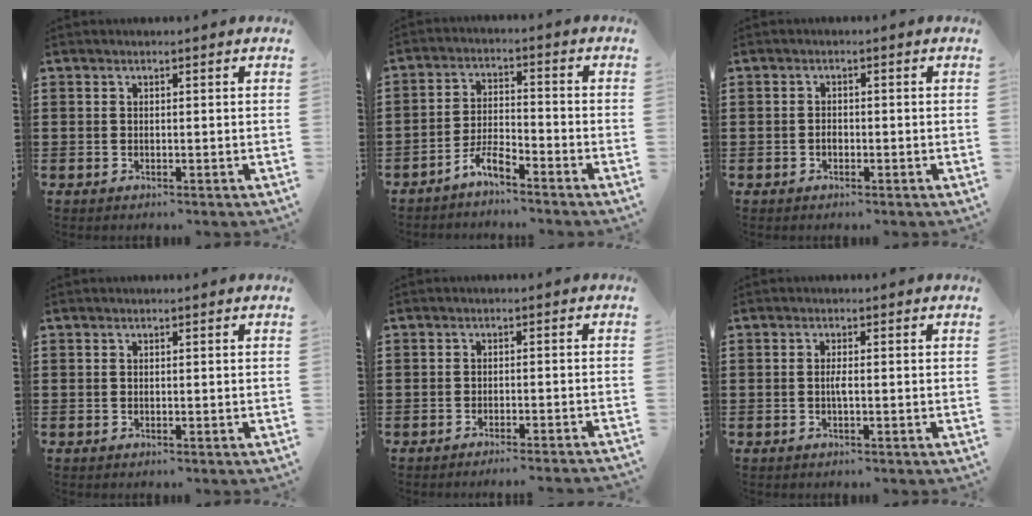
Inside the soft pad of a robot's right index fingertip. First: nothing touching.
{"total": 4.5, "force": [-3.9, 0.6, 2.1], "torque": [-0.053, 0.005, -0.082]}
{"total": 1.2, "force": [-0.5, 0.7, 0.9], "torque": [-0.019, -0.003, -0.008]}
{"total": 0.0}
{"total": 1.8, "force": [-1.7, -0.4, 0.5], "torque": [-0.009, 0.002, -0.034]}
{"total": 1.4, "force": [-0.2, 0.1, 1.4], "torque": [-0.034, -0.002, -0.006]}